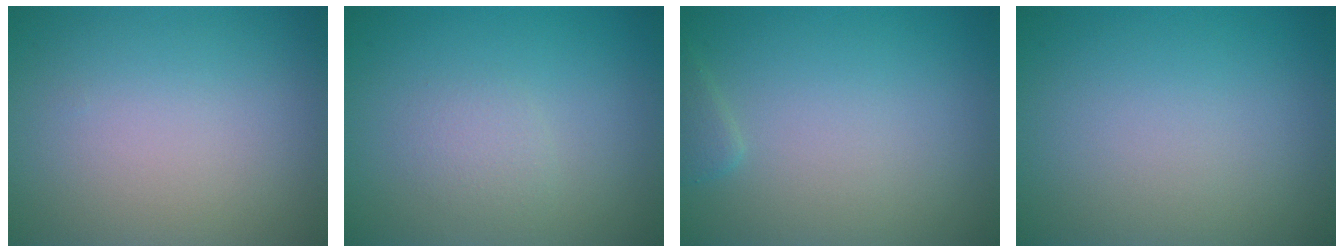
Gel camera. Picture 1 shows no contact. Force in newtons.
{"total": 1.3, "press": 1.3, "slide": 0.2}
{"total": 0.9, "press": 0.9, "slide": 0.0}
{"total": 0.0}